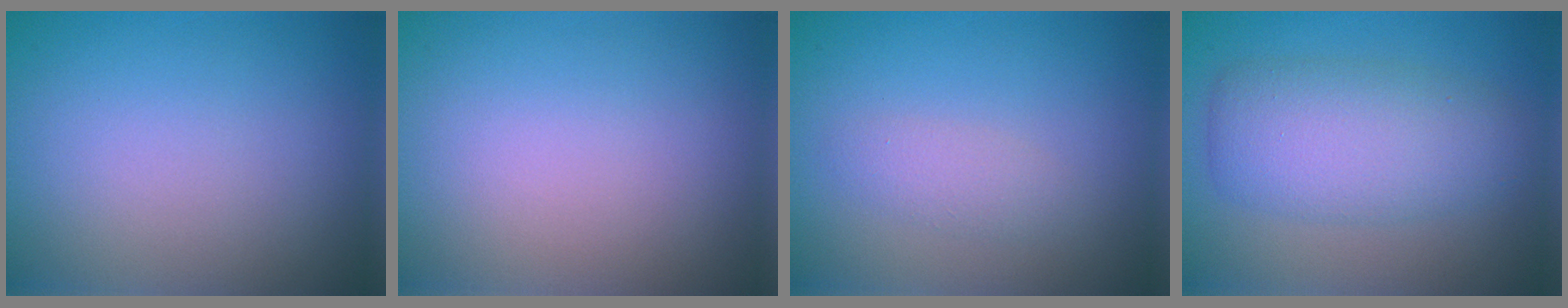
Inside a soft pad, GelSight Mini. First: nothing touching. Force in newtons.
{"total": 0.0}
{"total": 1.4, "press": 1.4, "slide": 0.1}
{"total": 5.8, "press": 5.8, "slide": 0.2}